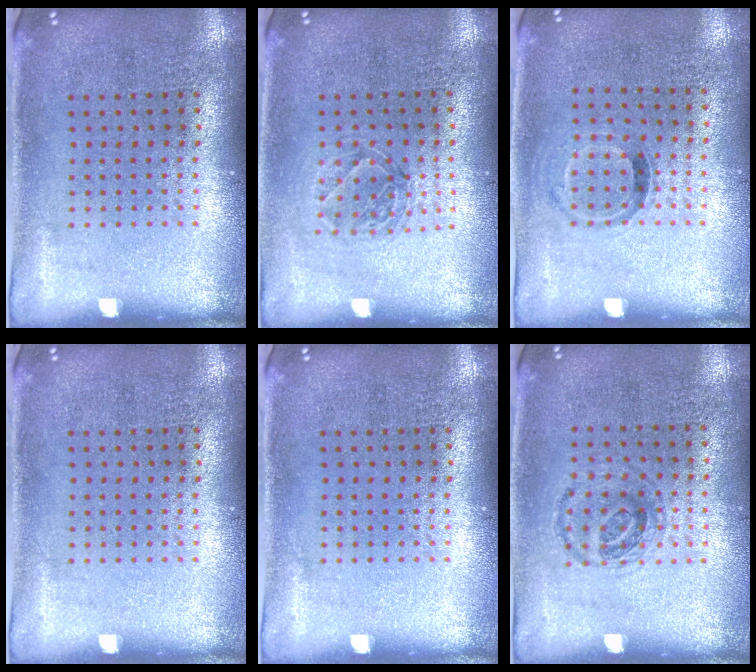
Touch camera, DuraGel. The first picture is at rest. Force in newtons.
{"total": 1.2, "press": 1.0, "slide": 0.5}
{"total": 0.9, "press": 0.7, "slide": 0.6}
{"total": 0.0}
{"total": 0.0}
{"total": 0.9, "press": 0.8, "slide": 0.4}